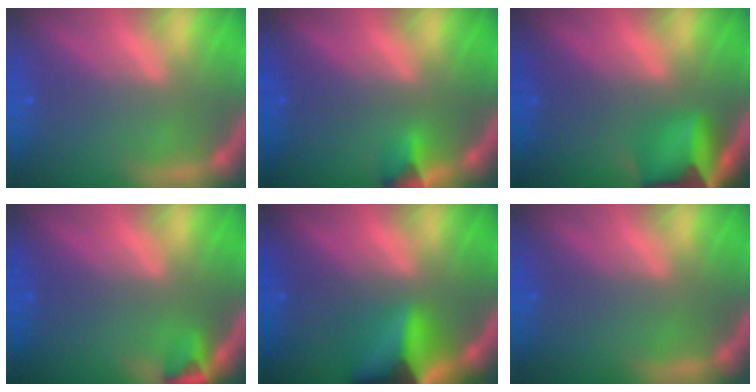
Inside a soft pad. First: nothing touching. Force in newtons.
{"total": 1.9}
{"total": 6.9}
{"total": 1.9}
{"total": 7.9}
{"total": 0.0}